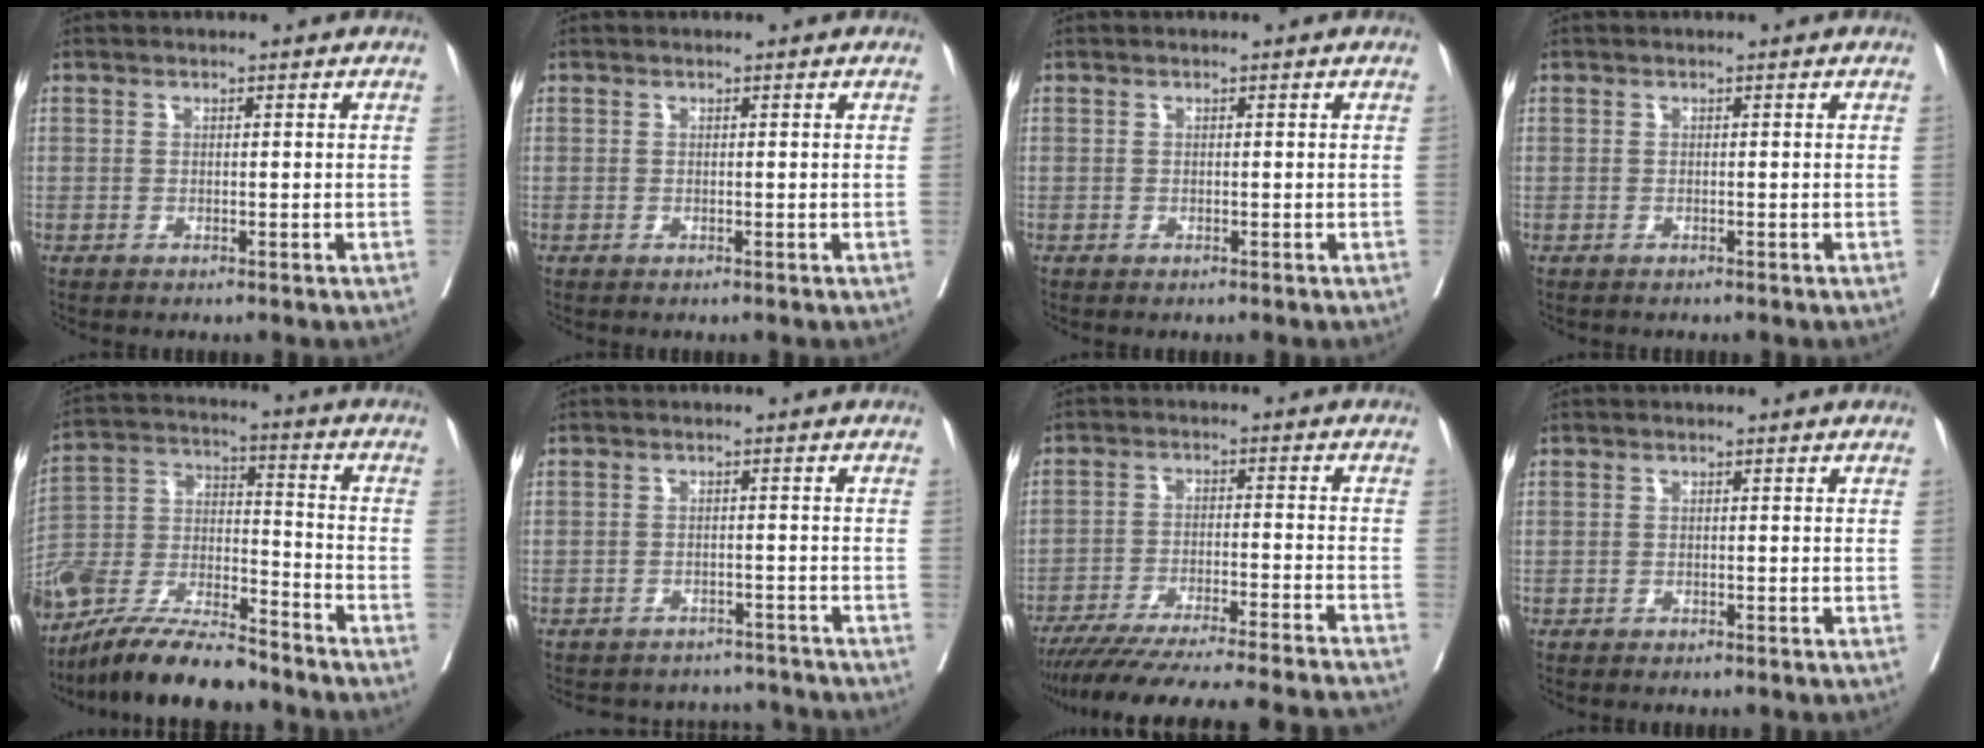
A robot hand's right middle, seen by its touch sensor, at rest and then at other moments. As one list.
[{"total": 0.0}, {"total": 0.0}, {"total": 0.6, "force": [-0.5, 0.3, 0.0], "torque": [-0.011, 0.000, -0.011]}, {"total": 19.0, "force": [-16.3, 3.8, 9.1], "torque": [-0.208, -0.011, -0.306]}, {"total": 10.1, "force": [-9.5, 3.2, 0.8], "torque": [-0.016, 0.019, -0.112]}, {"total": 24.2, "force": [-22.1, -0.5, 9.9], "torque": [-0.123, -0.051, -0.310]}, {"total": 1.1, "force": [-1.0, 0.4, 0.4], "torque": [-0.014, -0.003, -0.013]}]